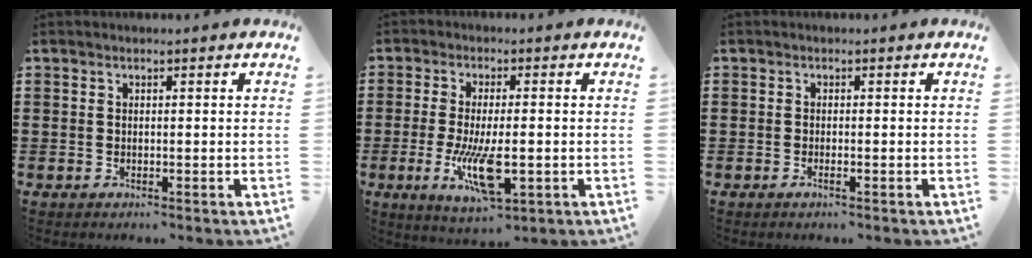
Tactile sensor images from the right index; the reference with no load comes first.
{"total": 9.6, "force": [-2.5, 3.0, 8.7], "torque": [-0.189, -0.022, -0.044]}
{"total": 0.7, "force": [-0.4, 0.0, 0.5], "torque": [-0.010, -0.003, -0.007]}